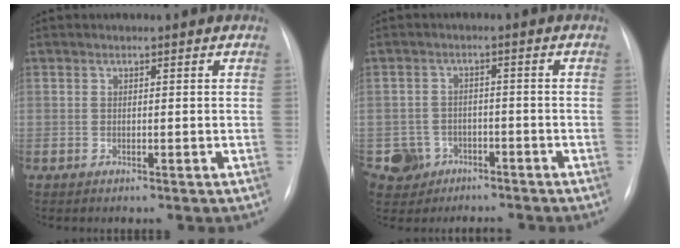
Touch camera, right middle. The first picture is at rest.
{"total": 6.2, "force": [-3.9, 4.8, 0.3], "torque": [-0.011, 0.009, -0.062]}